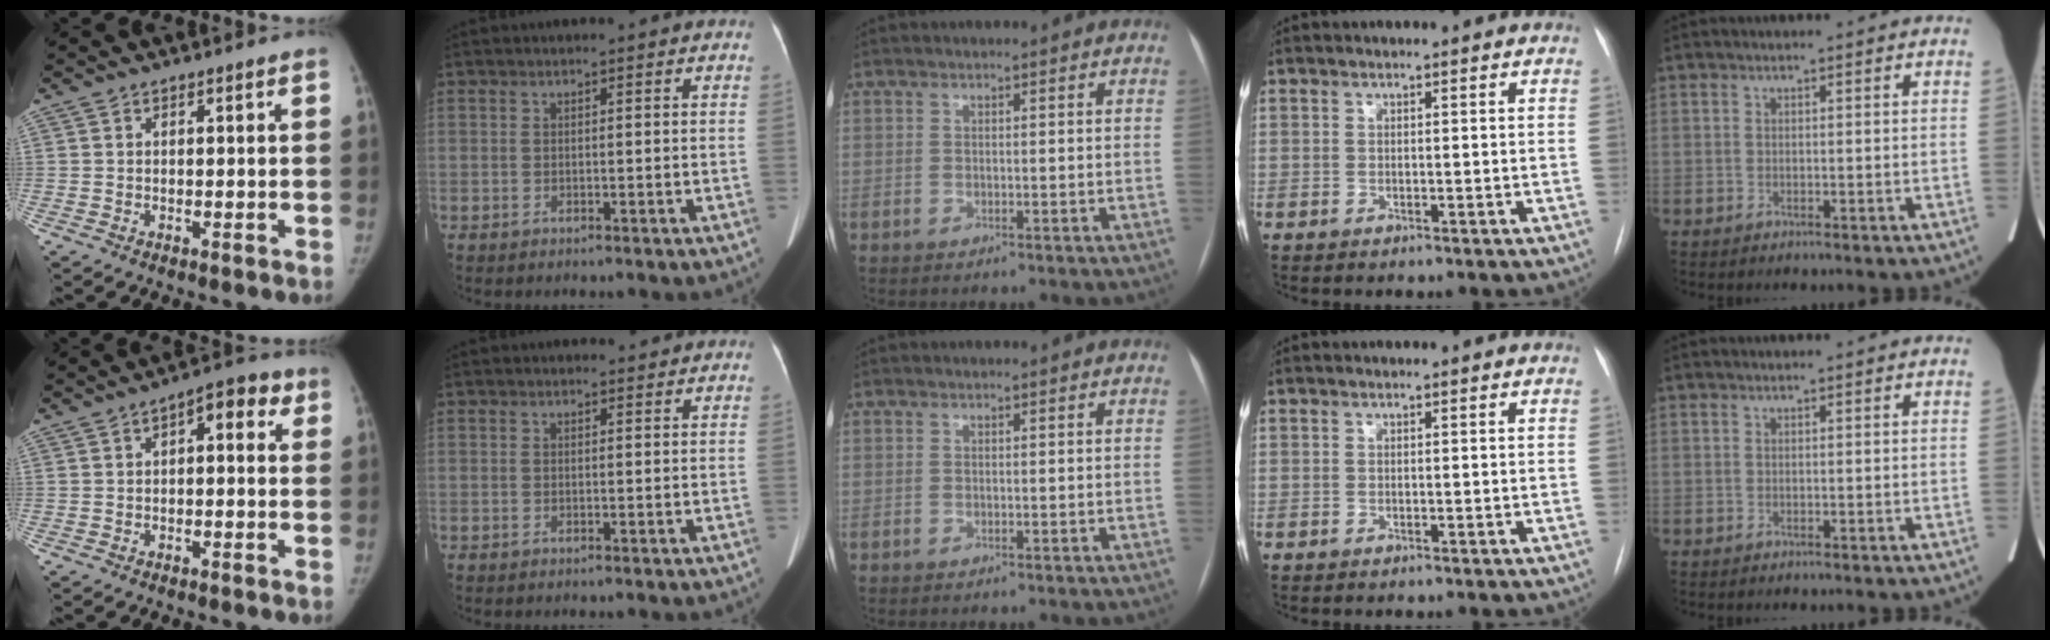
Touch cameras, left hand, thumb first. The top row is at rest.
{"thumb": {"total": 6.3, "force": [1.7, 3.1, 5.2], "torque": [-0.042, 0.022, 0.012]}, "index": {"total": 0.8, "force": [0.7, 0.3, -0.1], "torque": [-0.007, -0.003, 0.010]}}